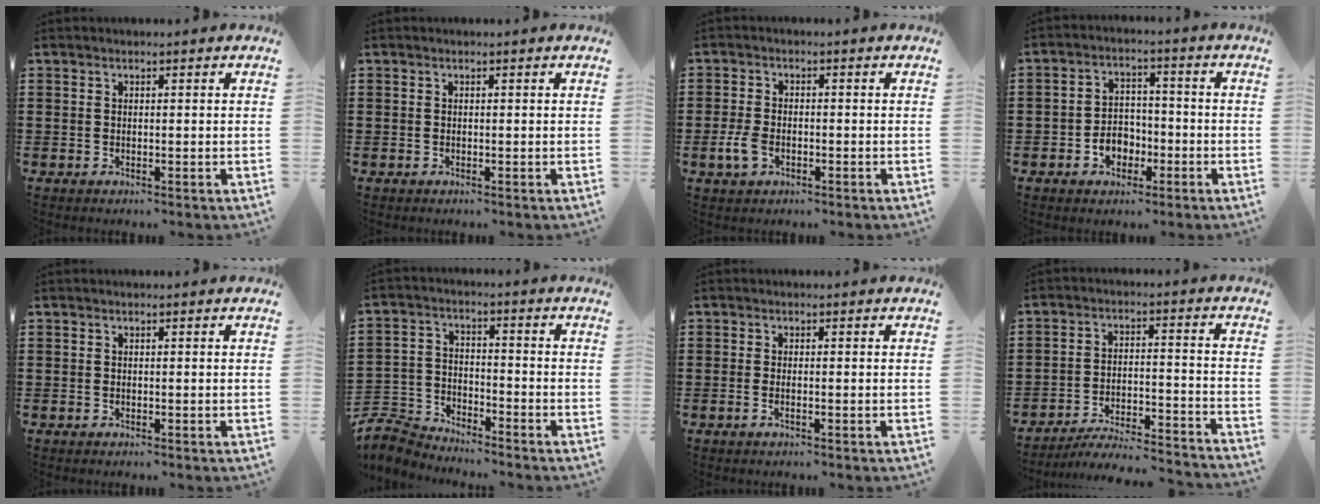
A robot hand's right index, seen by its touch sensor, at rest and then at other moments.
{"total": 0.0}
{"total": 3.7, "force": [-1.3, 2.1, 2.8], "torque": [-0.077, -0.010, -0.029]}
{"total": 4.5, "force": [-2.0, 3.4, 2.1], "torque": [-0.037, 0.002, -0.040]}
{"total": 0.0}
{"total": 5.6, "force": [-5.5, 1.1, 0.5], "torque": [-0.037, -0.003, -0.117]}
{"total": 0.7, "force": [-0.3, 0.0, 0.6], "torque": [-0.011, -0.004, -0.006]}
{"total": 6.1, "force": [-5.7, 0.3, 2.0], "torque": [-0.039, -0.004, -0.113]}